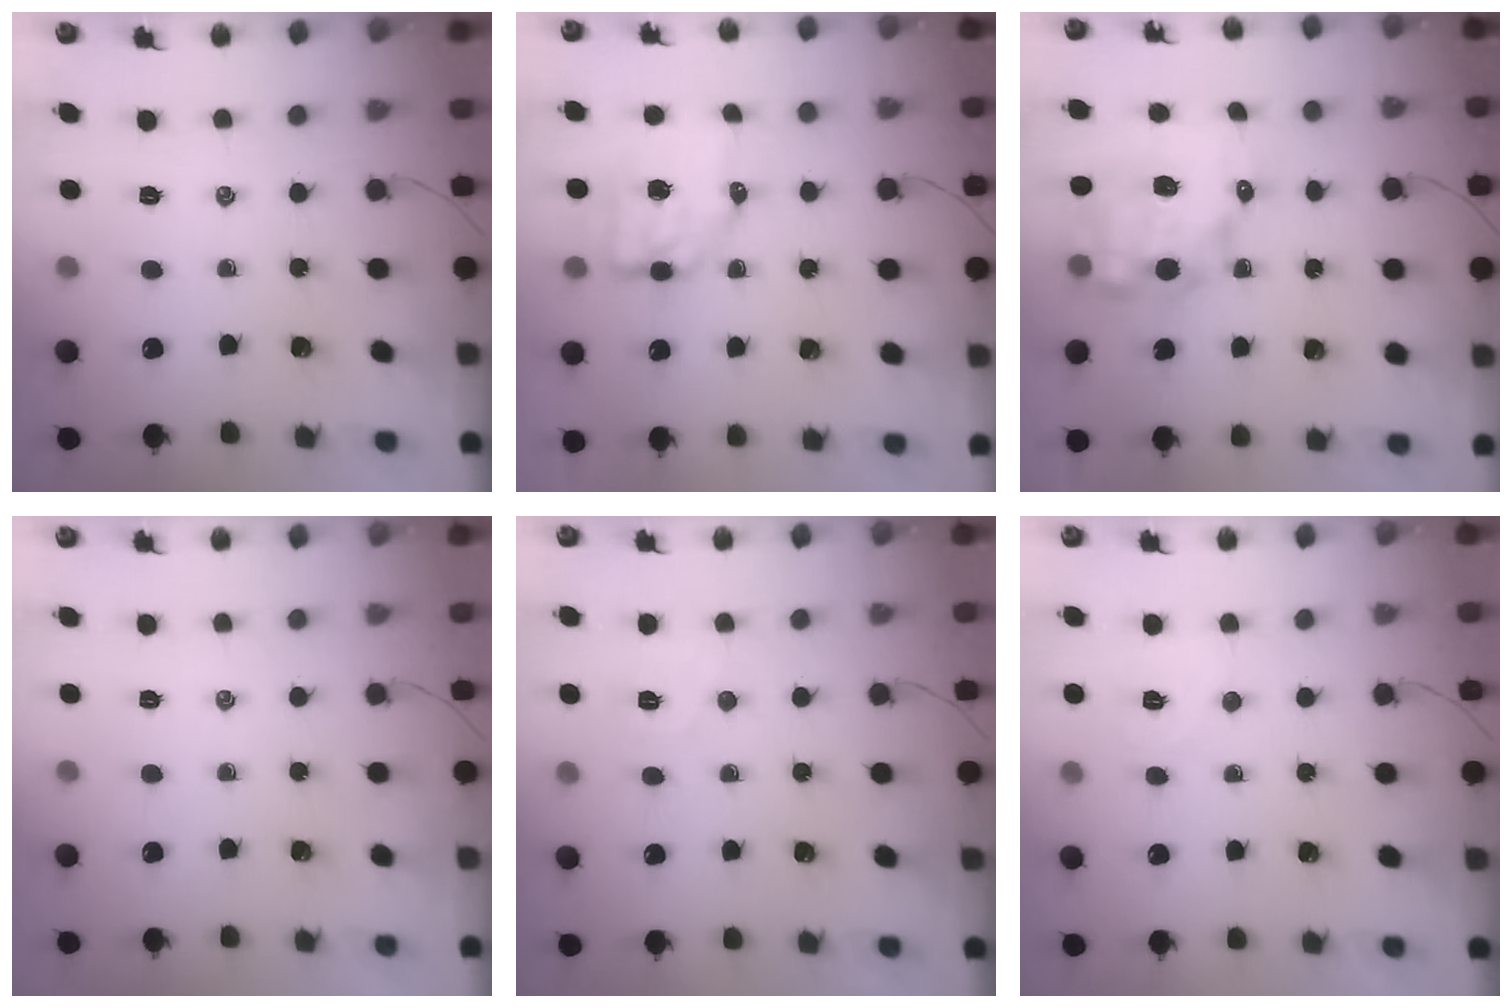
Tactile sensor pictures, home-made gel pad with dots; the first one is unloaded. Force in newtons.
{"total": 6.6, "press": 6.5, "slide": 1.3}
{"total": 13.2, "press": 12.9, "slide": 2.8}
{"total": 0.0}
{"total": 4.9, "press": 4.7, "slide": 1.4}
{"total": 5.5, "press": 5.5, "slide": 0.8}